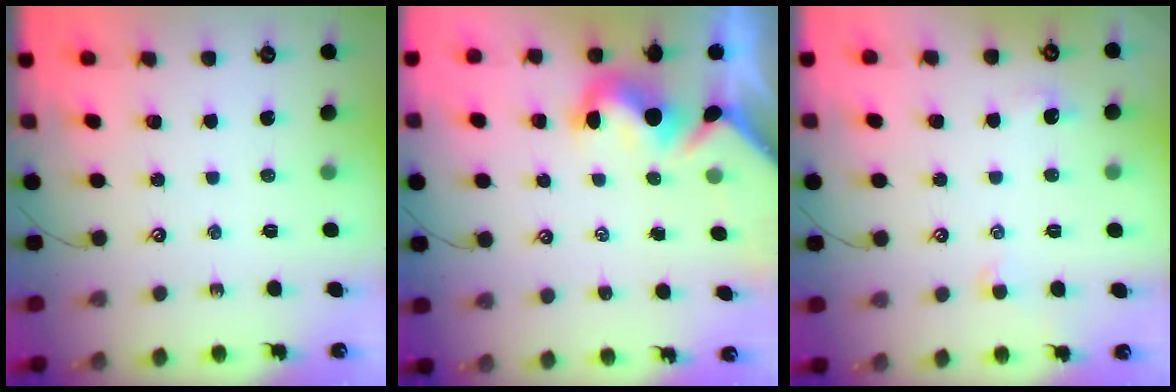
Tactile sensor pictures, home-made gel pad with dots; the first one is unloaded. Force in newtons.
{"total": 3.5, "press": 3.4, "slide": 0.9}
{"total": 1.0, "press": 0.9, "slide": 0.6}